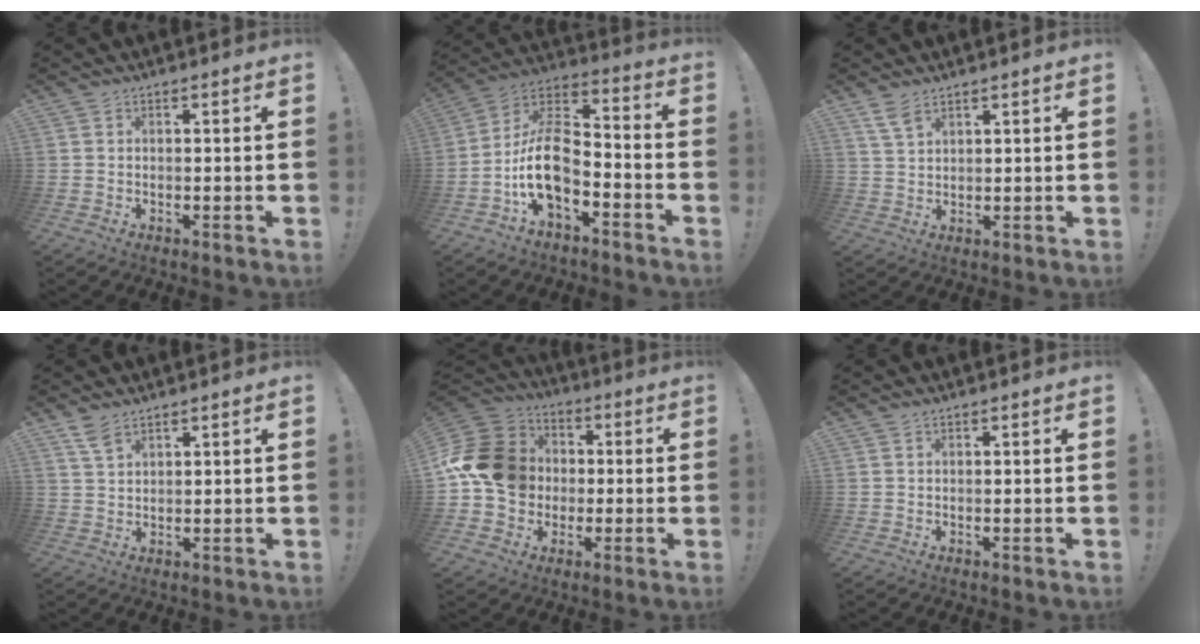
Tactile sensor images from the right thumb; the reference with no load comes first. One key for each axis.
{"total": 14.3, "fx": -6.2, "fy": 8.1, "fz": 10.0, "tx": -0.194, "ty": 0.031, "tz": -0.100}
{"total": 4.9, "fx": 3.4, "fy": 2.0, "fz": 2.9, "tx": -0.057, "ty": -0.013, "tz": 0.063}
{"total": 4.5, "fx": 3.1, "fy": 1.8, "fz": 2.7, "tx": -0.050, "ty": -0.011, "tz": 0.058}
{"total": 17.0, "fx": -0.3, "fy": 14.5, "fz": 8.8, "tx": -0.148, "ty": 0.014, "tz": 0.004}
{"total": 0.0}